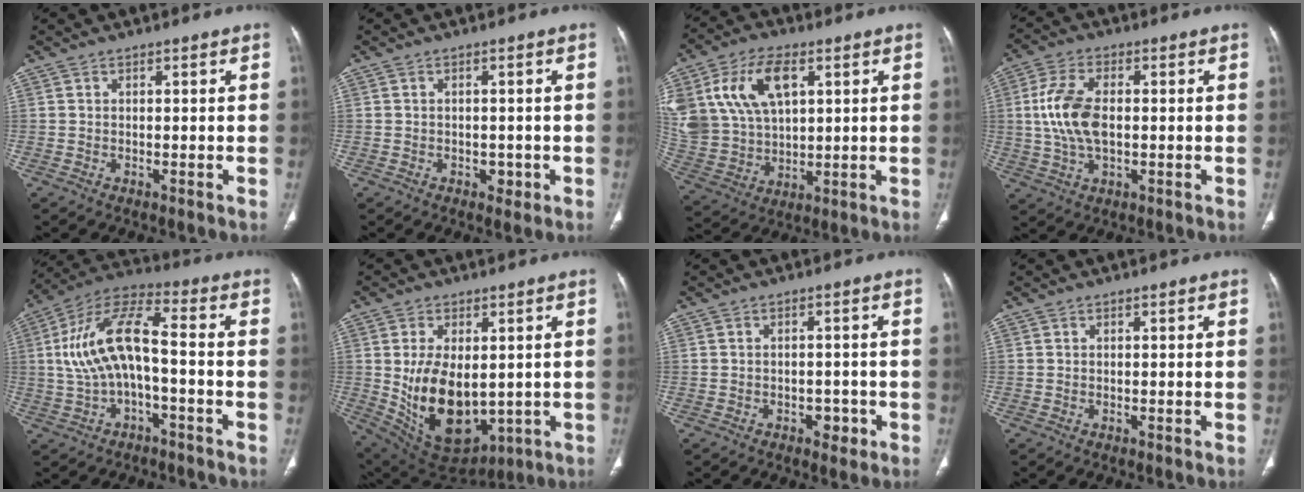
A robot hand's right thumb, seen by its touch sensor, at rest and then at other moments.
{"total": 1.7, "force": [-0.6, 1.3, 0.9], "torque": [-0.004, 0.002, -0.005]}
{"total": 19.9, "force": [7.2, 12.5, 13.7], "torque": [-0.279, -0.009, 0.145]}
{"total": 10.1, "force": [0.4, 5.5, 8.5], "torque": [-0.182, 0.006, 0.010]}
{"total": 13.4, "force": [-0.6, 6.0, 12.0], "torque": [-0.238, 0.047, -0.015]}
{"total": 16.9, "force": [-0.5, 10.0, 13.6], "torque": [-0.220, -0.017, 0.028]}
{"total": 2.7, "force": [-1.3, 1.9, 1.5], "torque": [-0.007, 0.008, -0.015]}
{"total": 0.0}